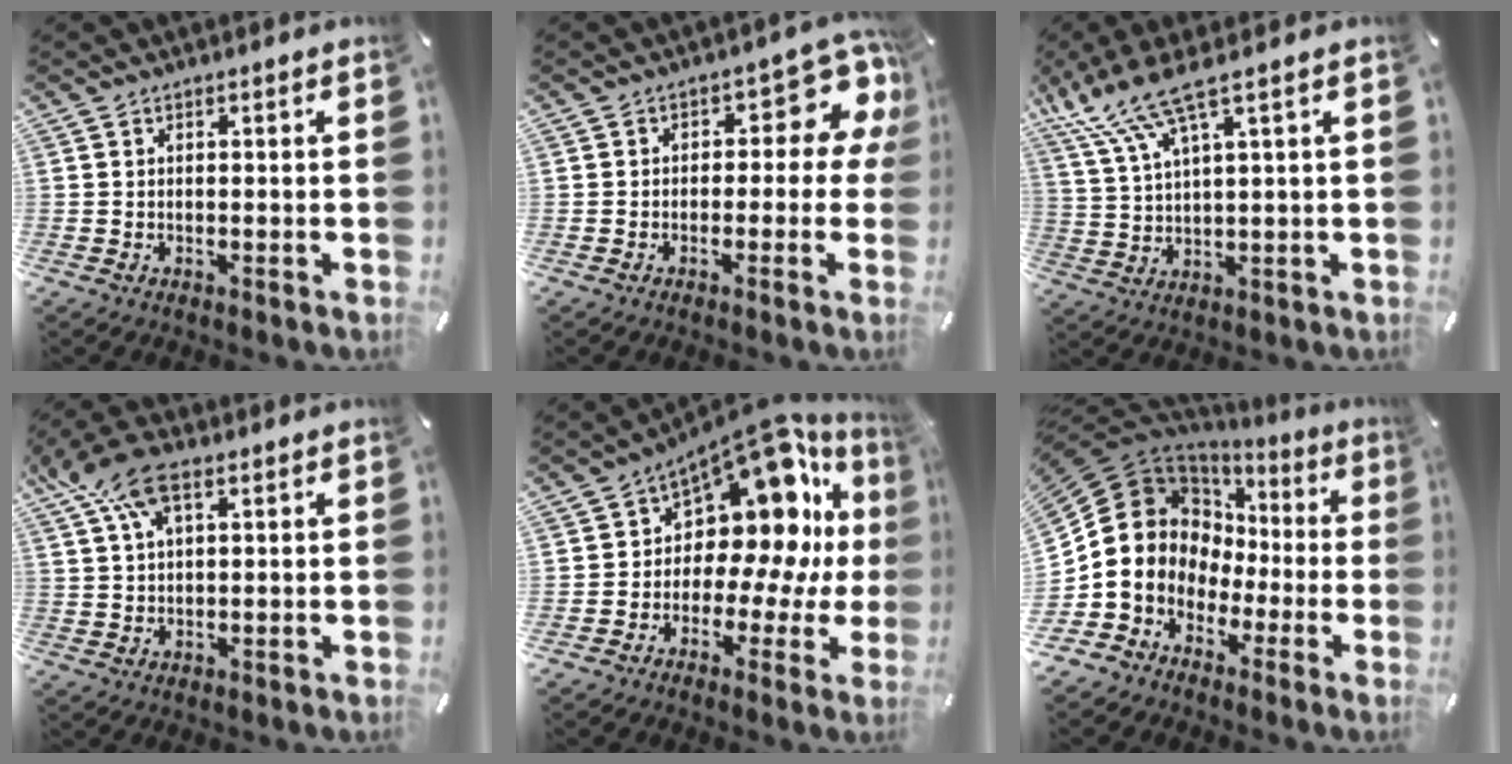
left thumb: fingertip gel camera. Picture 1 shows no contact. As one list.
[{"total": 10.5, "force": [3.4, 5.7, 8.1], "torque": [-0.096, -0.023, 0.057]}, {"total": 11.4, "force": [6.9, 3.3, 8.5], "torque": [-0.194, -0.018, 0.124]}, {"total": 10.8, "force": [5.1, 5.5, 7.7], "torque": [-0.174, -0.005, 0.093]}, {"total": 15.4, "force": [7.0, 9.4, 10.0], "torque": [-0.146, -0.083, 0.114]}, {"total": 11.0, "force": [-0.7, 10.6, 2.6], "torque": [-0.092, -0.032, -0.009]}]